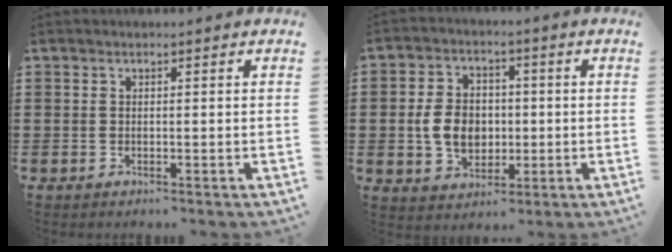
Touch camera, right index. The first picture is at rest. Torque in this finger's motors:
{"motor_torque": [1.89, 0.25, 0.70, 0.11]}